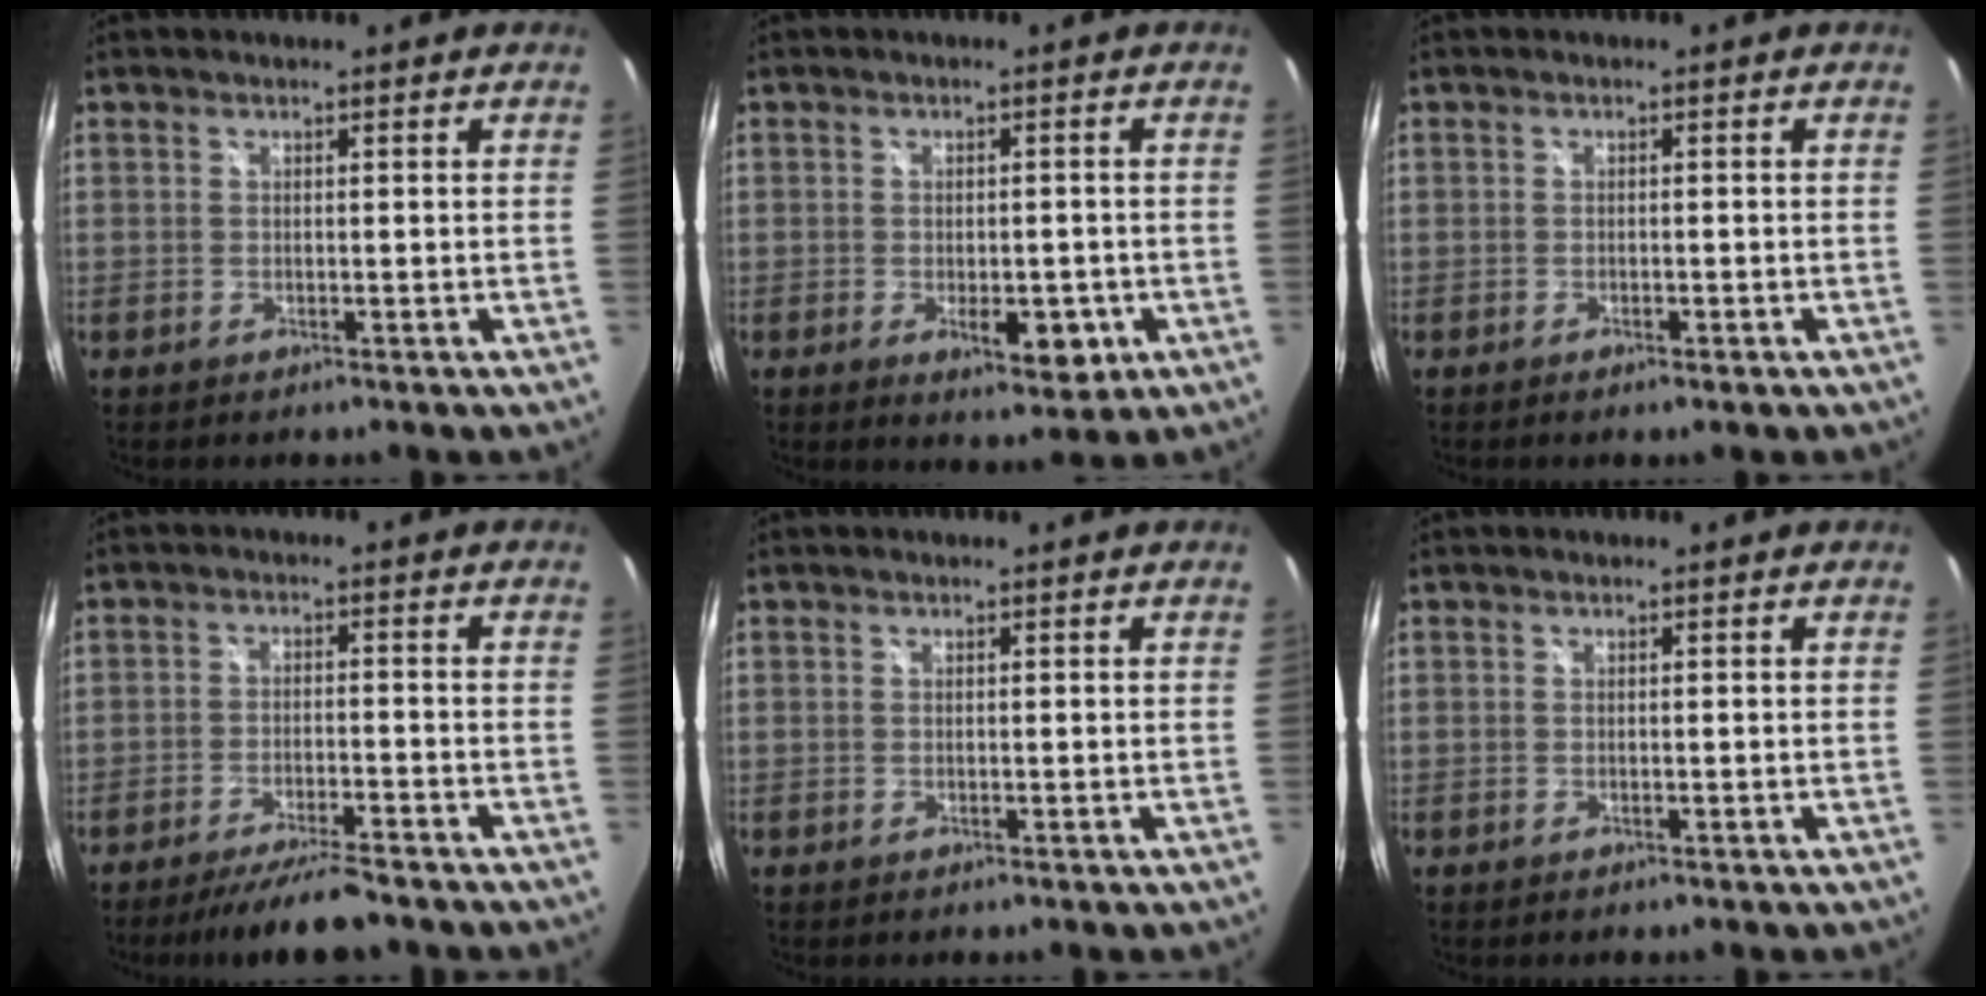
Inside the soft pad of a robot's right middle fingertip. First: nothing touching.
{"total": 6.0, "force": [-2.0, 3.2, 4.7], "torque": [-0.072, -0.009, -0.019]}
{"total": 1.2, "force": [-0.9, 0.5, 0.7], "torque": [-0.012, -0.003, -0.014]}
{"total": 9.2, "force": [-8.0, 1.0, 4.3], "torque": [-0.094, -0.010, -0.128]}
{"total": 0.0}
{"total": 0.0}